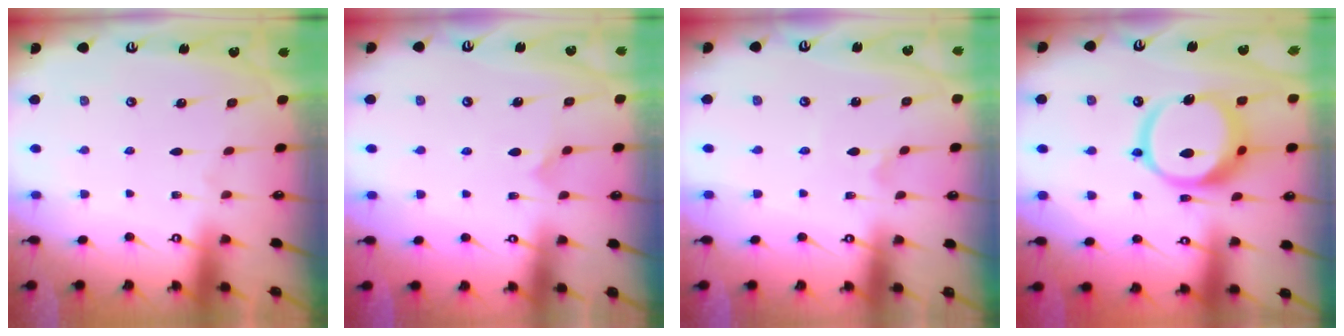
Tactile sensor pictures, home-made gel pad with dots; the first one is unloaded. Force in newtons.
{"total": 5.1, "press": 5.1, "slide": 0.2}
{"total": 0.0}
{"total": 15.7, "press": 15.6, "slide": 1.8}